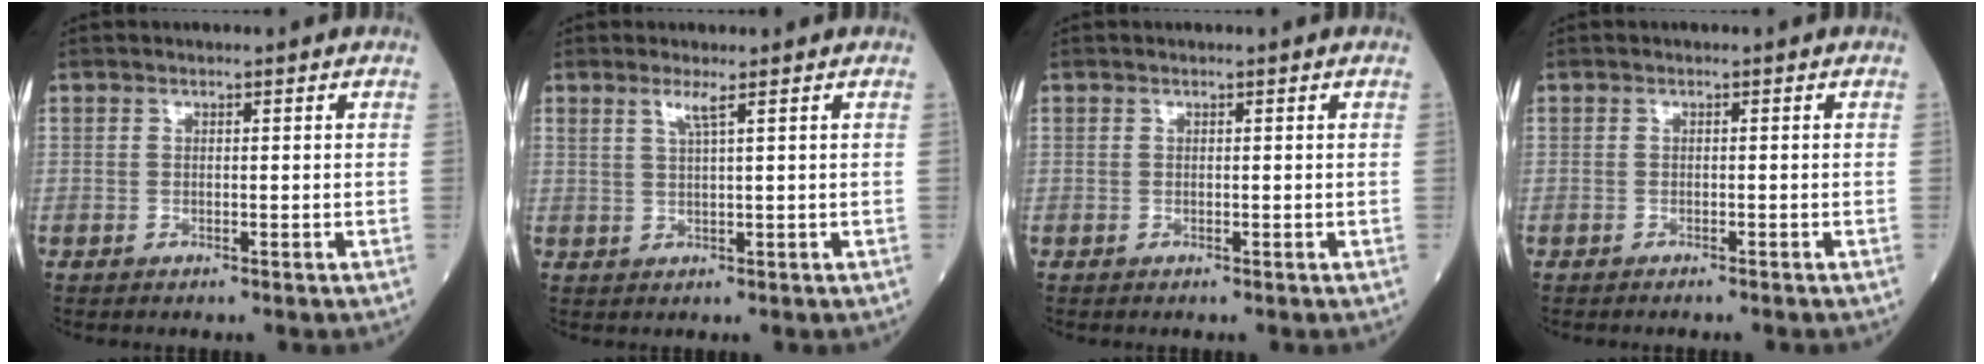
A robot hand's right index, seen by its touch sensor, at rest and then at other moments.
{"total": 2.1, "force": [1.2, -0.4, 1.6], "torque": [-0.039, -0.001, 0.029]}
{"total": 0.0}
{"total": 1.7, "force": [-1.5, 0.0, 0.8], "torque": [-0.013, 0.000, -0.016]}